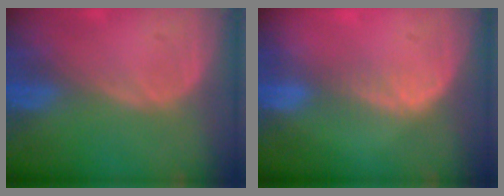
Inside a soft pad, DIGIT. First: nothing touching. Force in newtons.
{"total": 2.5, "press": 2.0, "slide": 1.6}